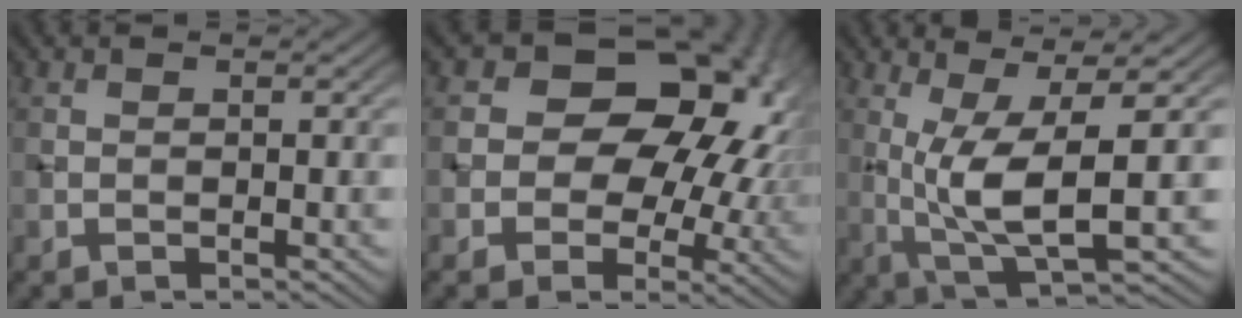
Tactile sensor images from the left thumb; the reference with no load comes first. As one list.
[{"total": 16.2, "force": [2.6, 12.2, 10.3], "torque": [-0.137, 0.015, 0.026]}, {"total": 8.2, "force": [0.3, 1.5, 8.0], "torque": [-0.165, 0.009, 0.012]}]